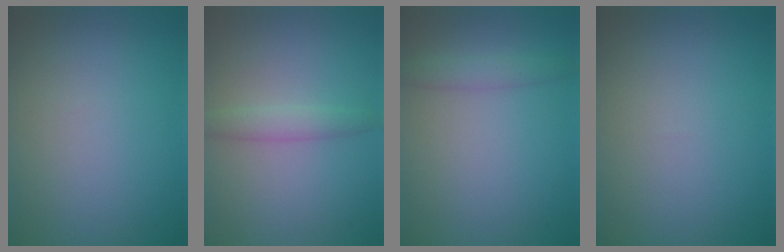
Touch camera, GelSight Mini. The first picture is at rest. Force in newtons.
{"total": 1.8, "press": 1.8, "slide": 0.1}
{"total": 1.7, "press": 1.7, "slide": 0.1}
{"total": 0.0}